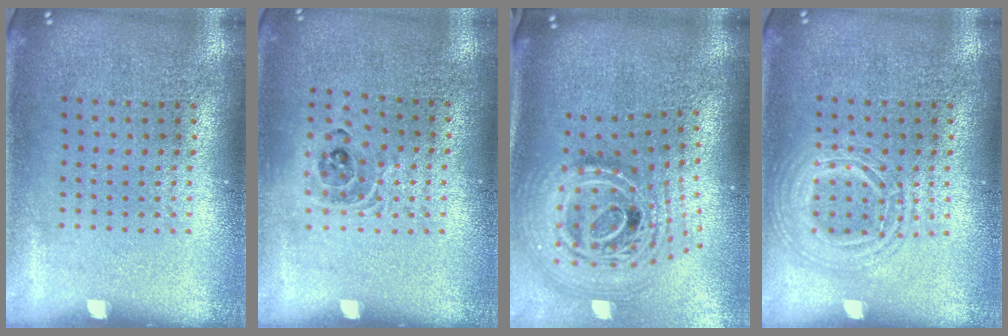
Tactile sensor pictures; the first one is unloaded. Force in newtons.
{"total": 1.1, "press": 1.0, "slide": 0.4}
{"total": 2.9, "press": 2.0, "slide": 2.1}
{"total": 2.5, "press": 2.5, "slide": 0.3}